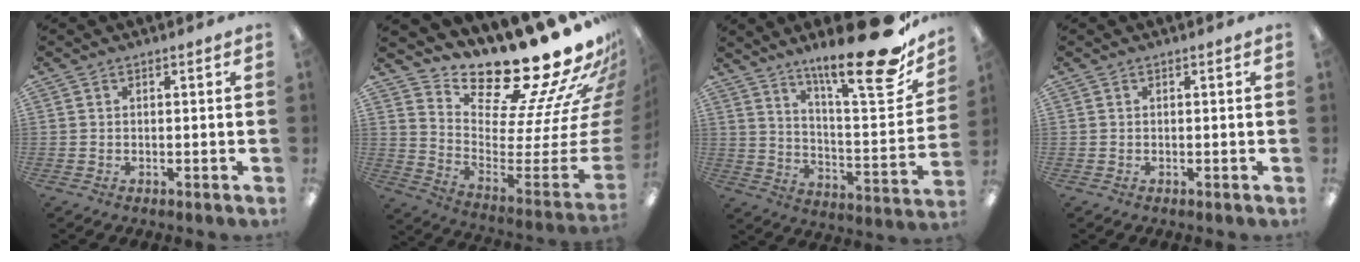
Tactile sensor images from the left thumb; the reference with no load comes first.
{"total": 24.6, "force": [20.6, 5.6, 12.3], "torque": [-0.133, -0.201, 0.361]}
{"total": 22.3, "force": [16.6, 4.8, 14.2], "torque": [-0.202, -0.126, 0.261]}
{"total": 0.0}